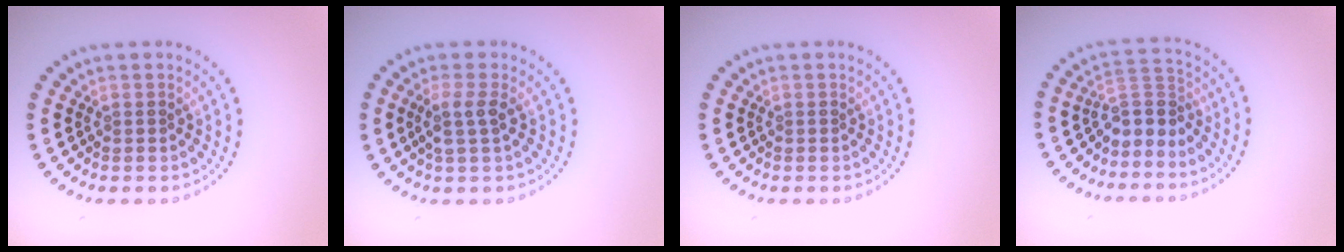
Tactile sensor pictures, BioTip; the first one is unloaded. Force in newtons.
{"total": 2.1, "press": 1.7, "slide": 1.2}
{"total": 0.0}
{"total": 2.8, "press": 2.1, "slide": 1.8}